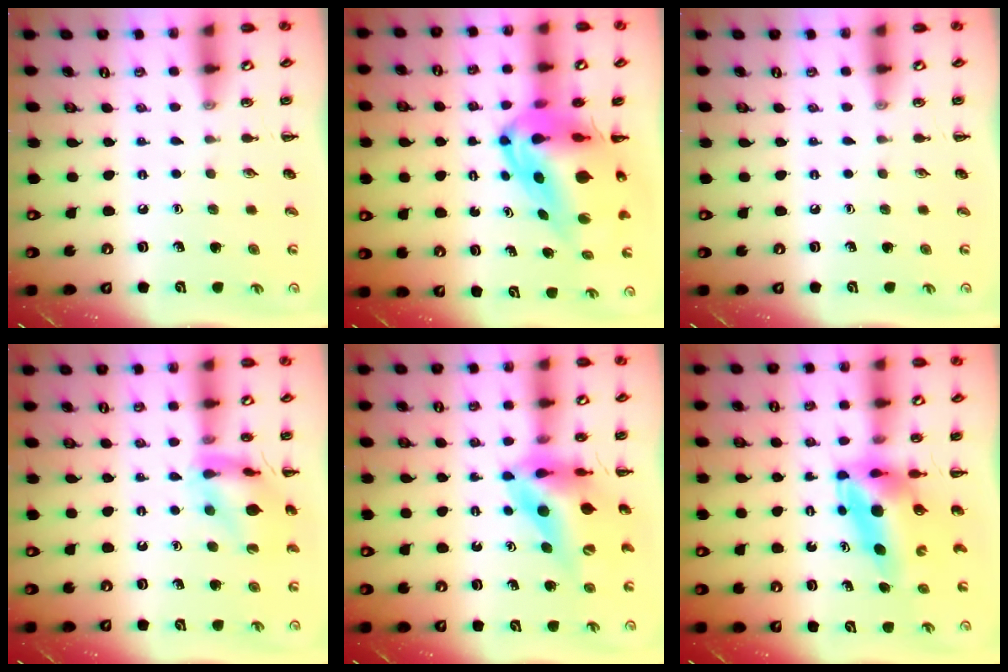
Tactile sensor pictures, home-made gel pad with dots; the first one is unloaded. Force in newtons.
{"total": 12.7, "press": 12.0, "slide": 4.1}
{"total": 0.0}
{"total": 14.9, "press": 14.8, "slide": 1.6}
{"total": 12.7, "press": 12.1, "slide": 3.8}
{"total": 8.3, "press": 7.9, "slide": 2.4}